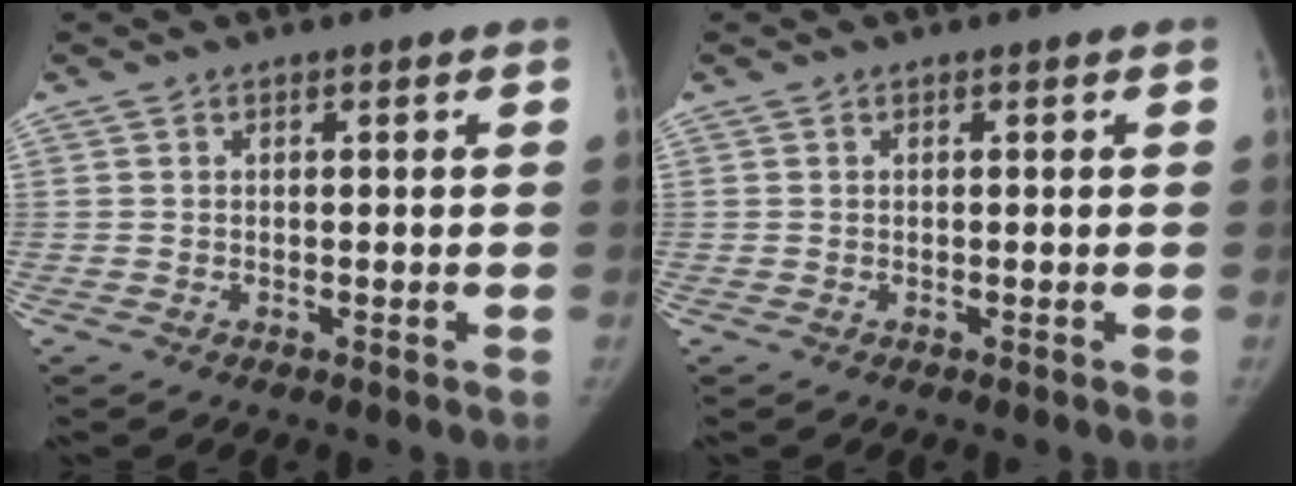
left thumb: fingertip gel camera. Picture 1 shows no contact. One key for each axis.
{"total": 0.0}